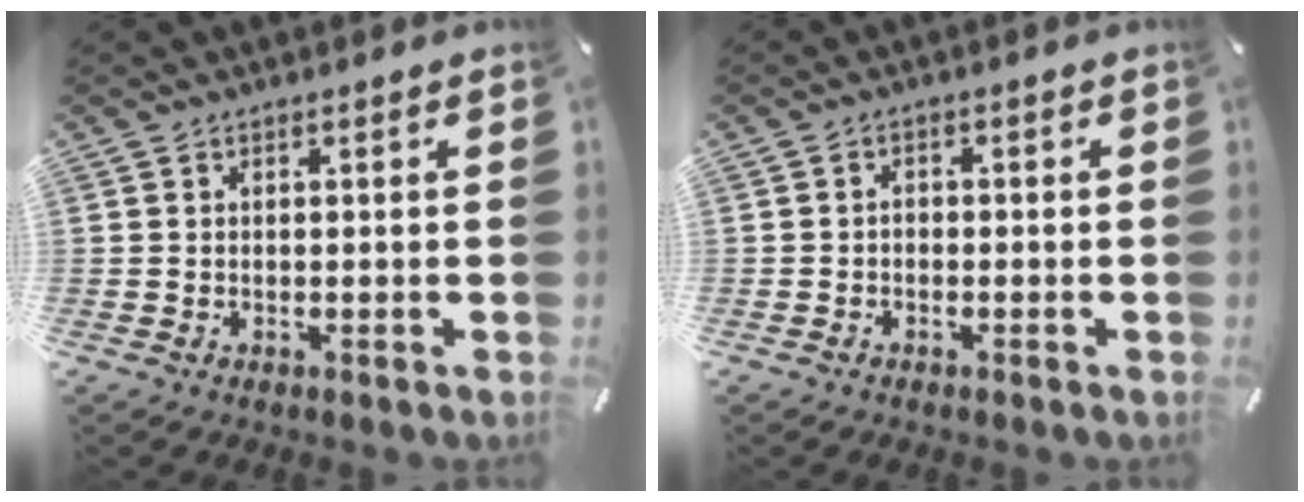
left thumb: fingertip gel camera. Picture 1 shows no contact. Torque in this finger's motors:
{"motor_torque": [-0.01, -0.09, 0.06, 0.01, 0.00]}